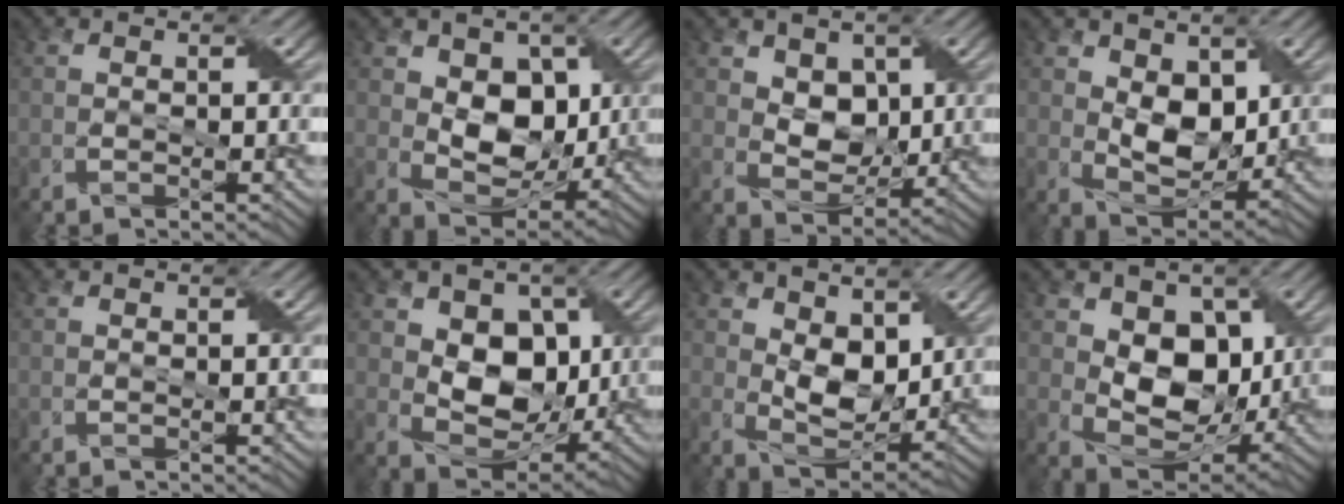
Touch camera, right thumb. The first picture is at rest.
{"total": 8.3, "force": [1.6, 5.9, 5.5], "torque": [-0.115, -0.011, 0.023]}
{"total": 5.4, "force": [1.8, 4.0, 3.1], "torque": [-0.074, -0.011, 0.024]}
{"total": 7.2, "force": [2.0, 4.8, 5.0], "torque": [-0.112, -0.011, 0.033]}
{"total": 0.0}
{"total": 8.9, "force": [1.6, 6.6, 5.8], "torque": [-0.118, -0.013, 0.020]}
{"total": 6.7, "force": [2.2, 4.4, 4.5], "torque": [-0.102, -0.013, 0.036]}
{"total": 9.4, "force": [1.9, 6.7, 6.3], "torque": [-0.127, -0.014, 0.025]}